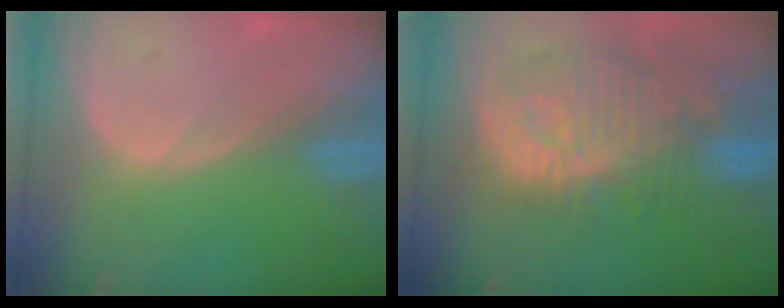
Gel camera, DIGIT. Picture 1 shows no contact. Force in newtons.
{"total": 12.2, "press": 11.0, "slide": 5.2}